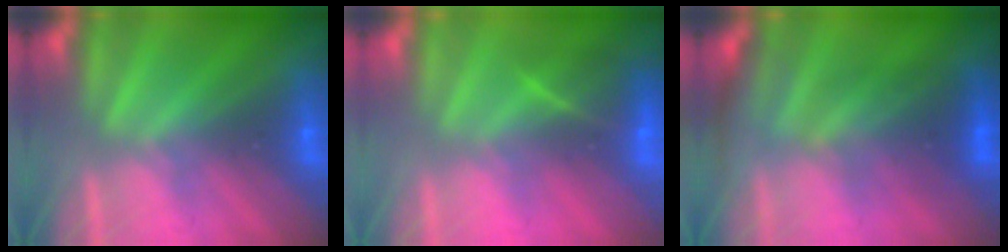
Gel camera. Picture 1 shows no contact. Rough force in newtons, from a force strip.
{"total": 2.8}
{"total": 2.5}